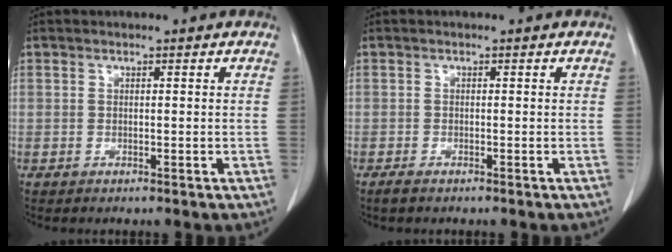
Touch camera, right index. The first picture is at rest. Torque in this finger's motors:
{"motor_torque": [0.06, -0.04, 0.00, -0.03]}